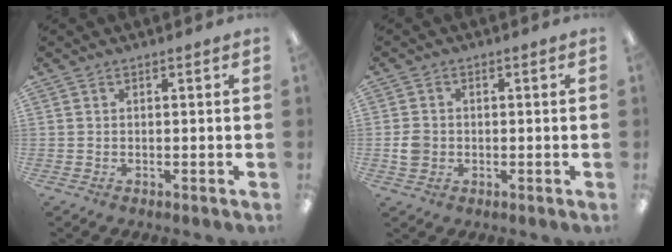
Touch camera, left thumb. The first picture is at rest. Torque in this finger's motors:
{"motor_torque": [-0.30, 0.40, 0.32, -0.36, 0.02]}